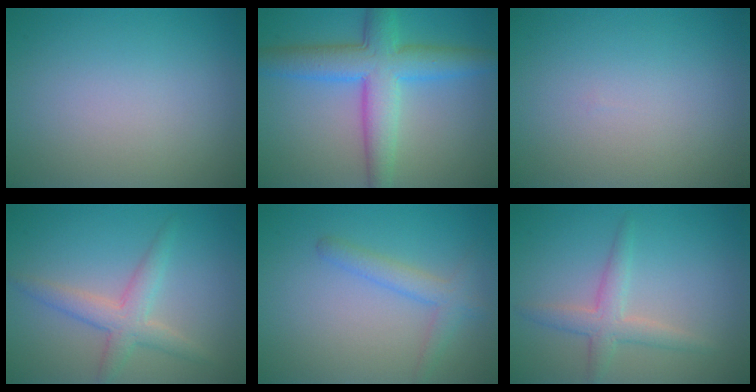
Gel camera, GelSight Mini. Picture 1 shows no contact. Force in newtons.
{"total": 6.9, "press": 6.9, "slide": 0.3}
{"total": 0.0}
{"total": 3.2, "press": 3.2, "slide": 0.2}
{"total": 2.4, "press": 2.4, "slide": 0.1}
{"total": 2.6, "press": 2.6, "slide": 0.1}